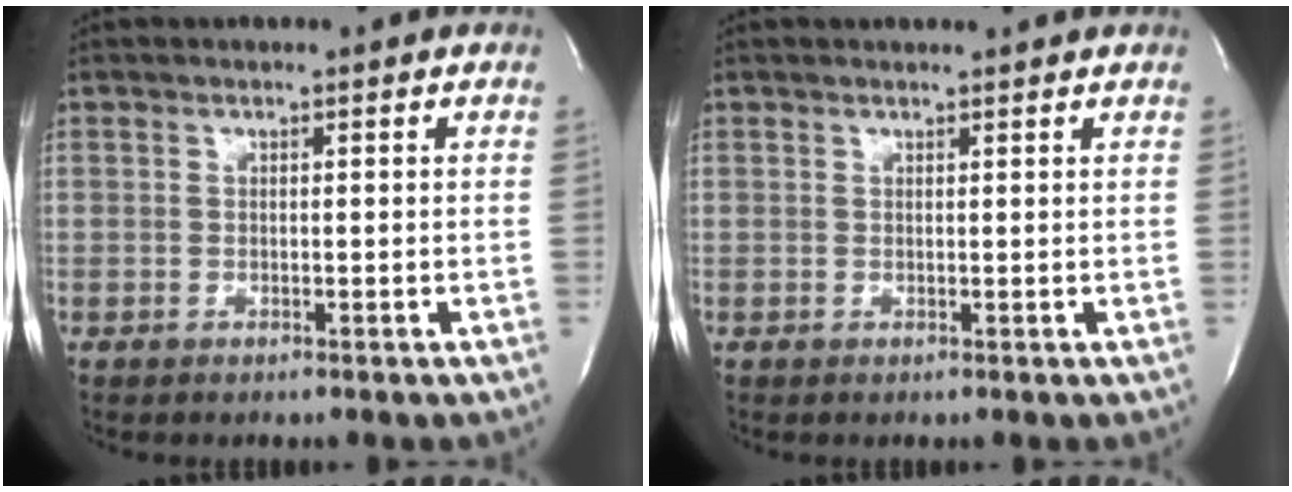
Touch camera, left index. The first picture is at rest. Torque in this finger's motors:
{"motor_torque": [0.26, -0.48, 0.05, 0.00]}